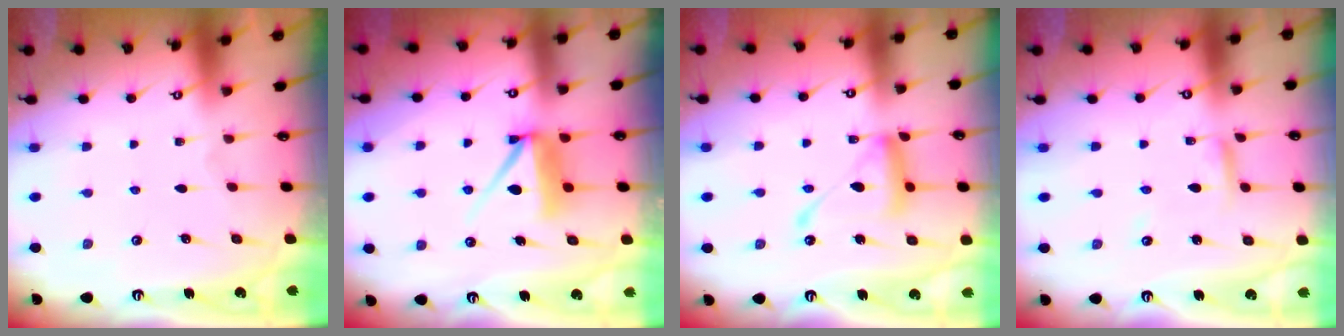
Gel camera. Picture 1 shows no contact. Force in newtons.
{"total": 8.7, "press": 8.6, "slide": 0.5}
{"total": 13.1, "press": 13.1, "slide": 1.1}
{"total": 3.8, "press": 3.8, "slide": 0.1}